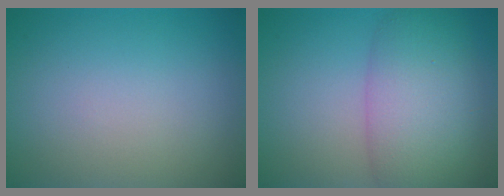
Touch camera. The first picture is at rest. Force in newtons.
{"total": 7.8, "press": 7.7, "slide": 0.5}